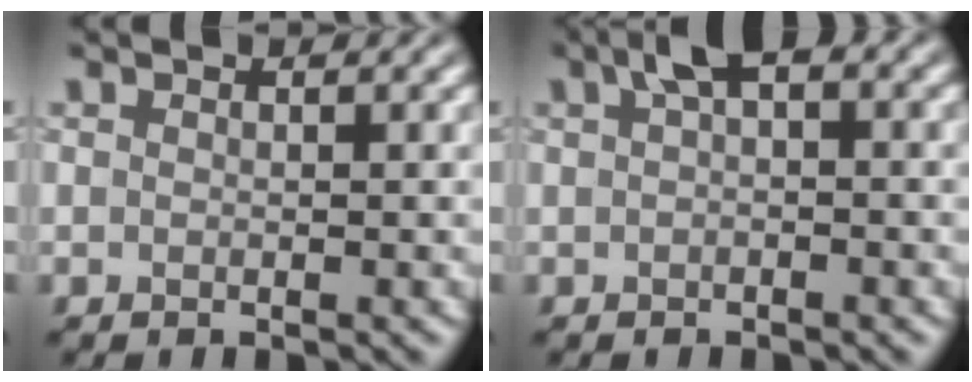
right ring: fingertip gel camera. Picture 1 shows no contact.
{"total": 2.2, "force": [0.7, 0.9, 1.9], "torque": [-0.029, 0.016, 0.005]}